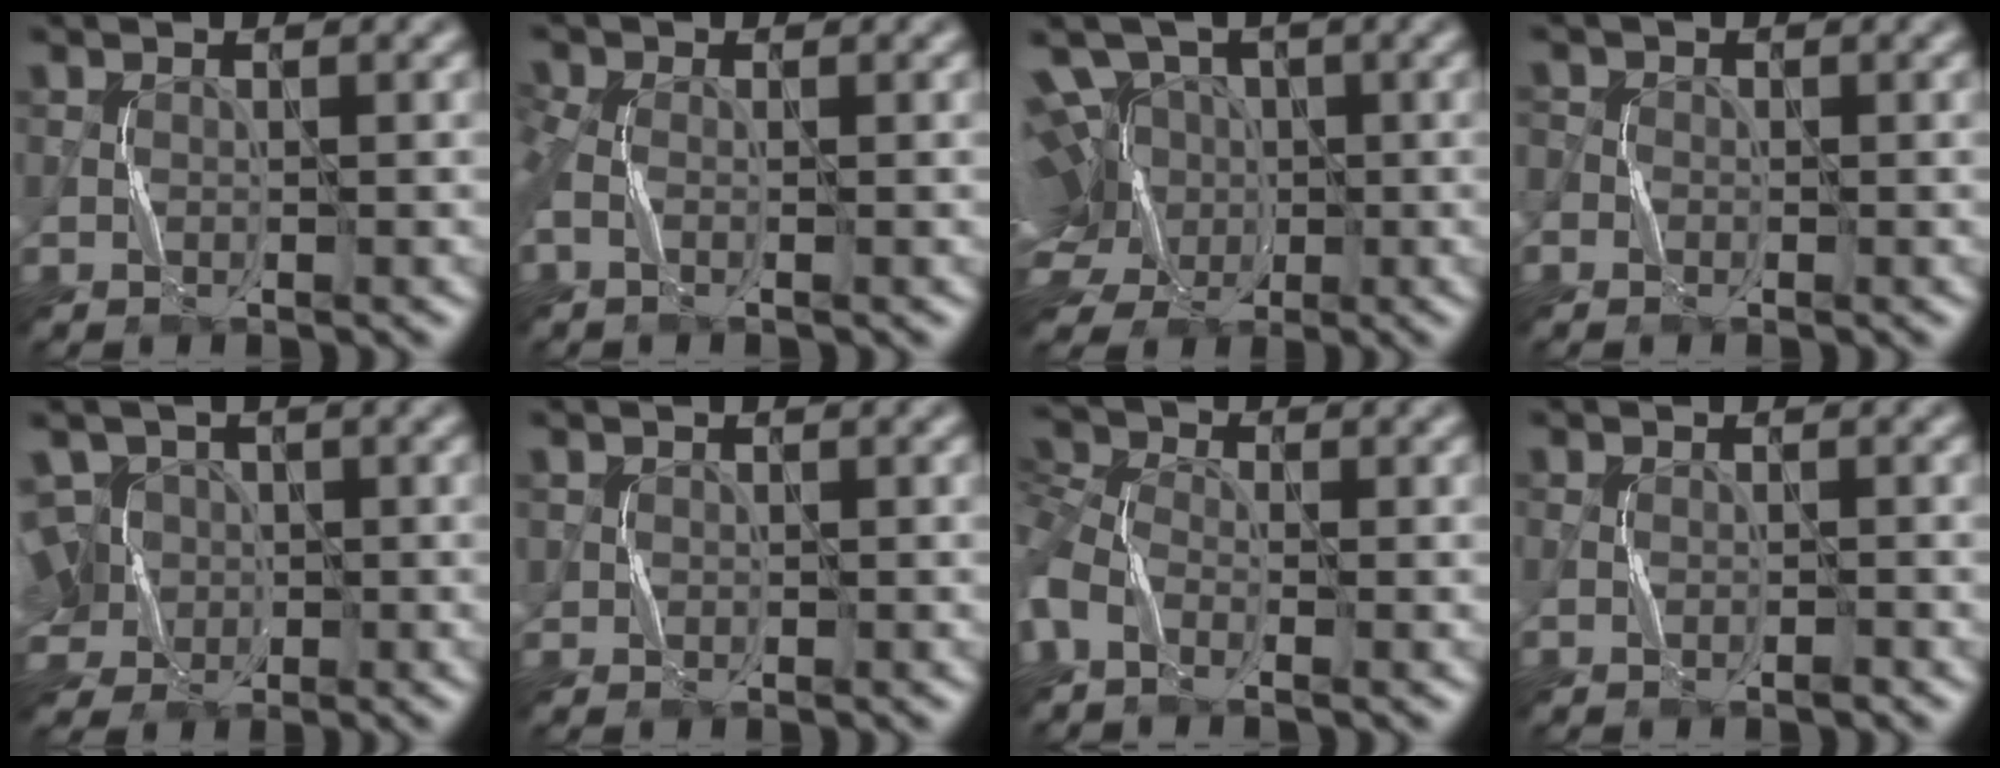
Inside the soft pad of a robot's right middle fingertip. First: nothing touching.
{"total": 3.3, "force": [-0.5, 2.0, 2.6], "torque": [-0.070, -0.001, -0.014]}
{"total": 12.3, "force": [0.0, 9.5, 7.7], "torque": [-0.135, 0.025, -0.038]}
{"total": 1.3, "force": [-0.3, 1.2, 0.3], "torque": [0.000, 0.001, -0.014]}
{"total": 9.4, "force": [0.9, 7.5, 5.5], "torque": [-0.108, 0.033, -0.031]}
{"total": 0.6, "force": [0.1, 0.6, 0.0], "torque": [0.008, -0.001, 0.000]}
{"total": 4.8, "force": [-1.0, 3.0, 3.6], "torque": [-0.099, -0.003, -0.029]}
{"total": 0.7, "force": [-0.5, 0.2, 0.5], "torque": [-0.010, 0.001, -0.009]}